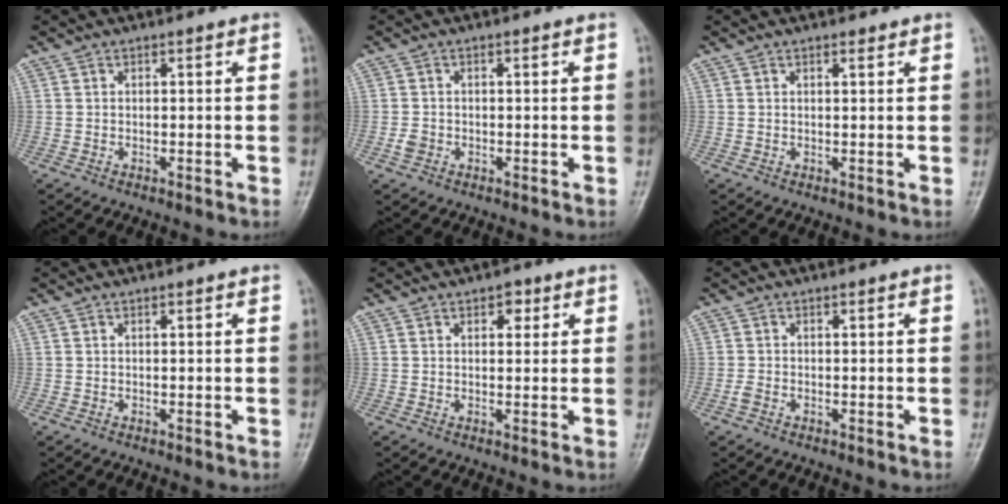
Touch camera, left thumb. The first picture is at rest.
{"total": 1.8, "force": [-0.6, 1.5, 0.8], "torque": [-0.013, 0.002, -0.014]}
{"total": 0.9, "force": [0.7, 0.4, 0.5], "torque": [-0.009, -0.004, 0.010]}
{"total": 0.0}
{"total": 2.9, "force": [1.5, 1.8, 1.8], "torque": [-0.007, -0.002, 0.016]}
{"total": 1.2, "force": [-0.5, 0.8, 0.8], "torque": [-0.017, -0.002, -0.012]}